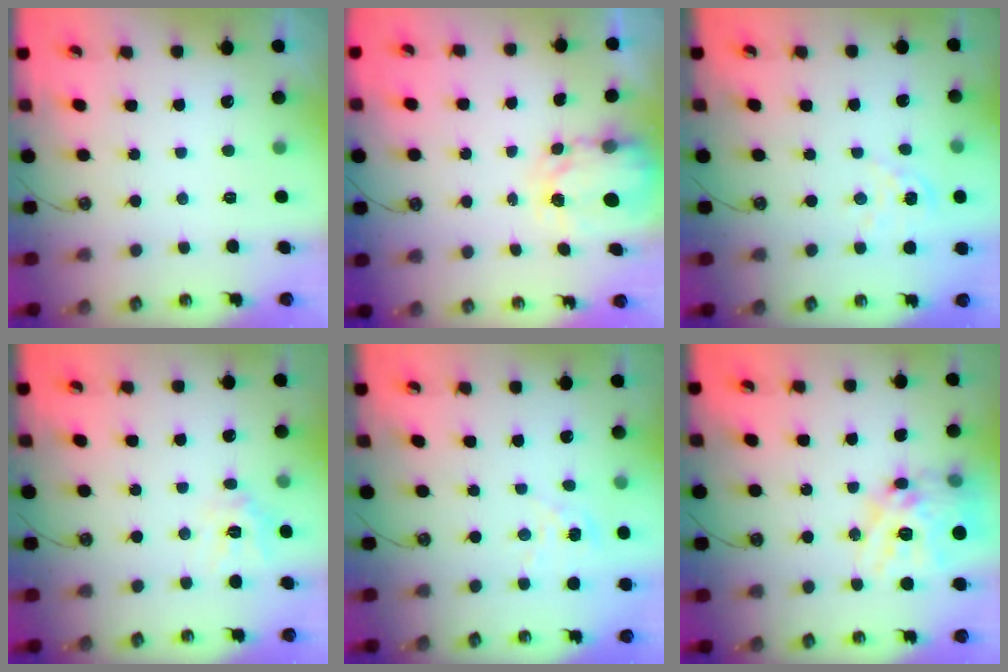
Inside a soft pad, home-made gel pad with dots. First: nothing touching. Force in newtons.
{"total": 3.8, "press": 3.8, "slide": 0.1}
{"total": 2.9, "press": 2.9, "slide": 0.3}
{"total": 10.7, "press": 10.7, "slide": 0.8}
{"total": 2.9, "press": 2.9, "slide": 0.4}
{"total": 17.8, "press": 17.7, "slide": 1.6}